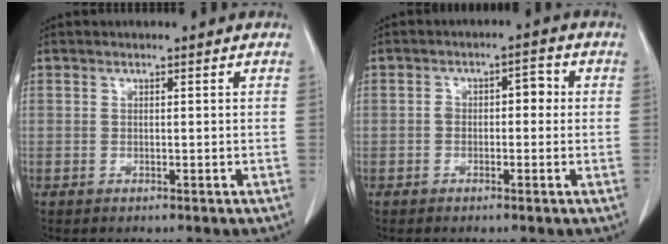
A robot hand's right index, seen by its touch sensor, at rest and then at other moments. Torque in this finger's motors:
{"motor_torque": [0.03, 0.04, 0.04, 0.01]}